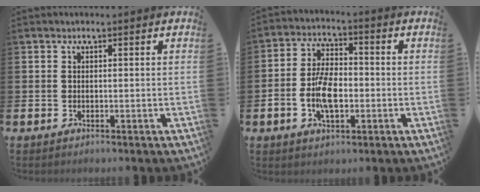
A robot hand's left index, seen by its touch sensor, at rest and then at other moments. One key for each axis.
{"total": 6.8, "fx": -1.4, "fy": 3.7, "fz": 5.5, "tx": -0.098, "ty": 0.003, "tz": -0.031}